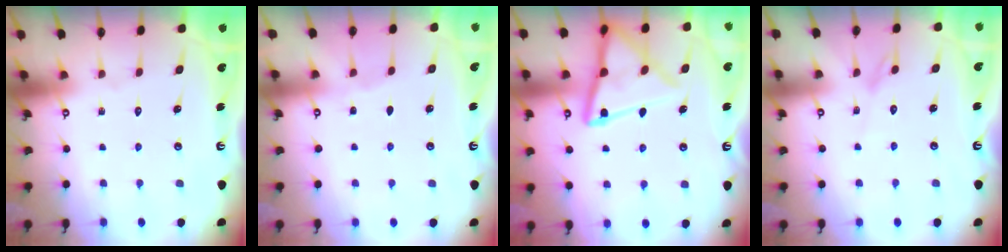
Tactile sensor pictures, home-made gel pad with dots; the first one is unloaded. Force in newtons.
{"total": 1.9, "press": 1.9, "slide": 0.3}
{"total": 14.6, "press": 14.6, "slide": 1.5}
{"total": 2.5, "press": 2.5, "slide": 0.3}